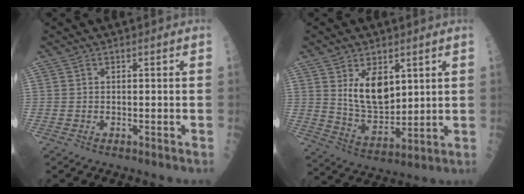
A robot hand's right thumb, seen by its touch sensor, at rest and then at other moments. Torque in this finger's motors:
{"motor_torque": [0.36, 0.33, 0.90, 0.48, 0.07]}